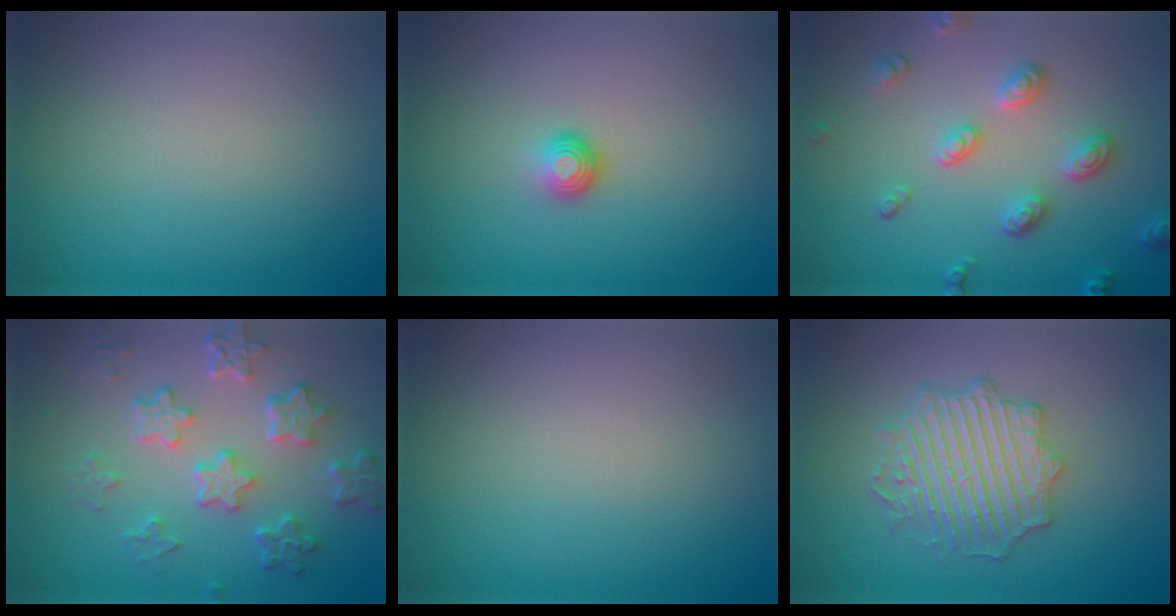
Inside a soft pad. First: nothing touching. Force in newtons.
{"total": 1.4, "press": 1.0, "slide": 1.0}
{"total": 3.3, "press": 3.2, "slide": 0.9}
{"total": 5.8, "press": 4.4, "slide": 3.8}
{"total": 0.0}
{"total": 4.1, "press": 4.1, "slide": 0.6}